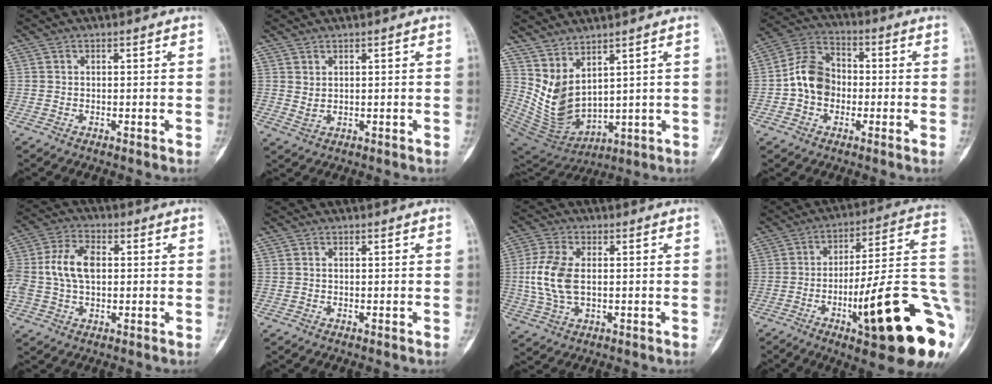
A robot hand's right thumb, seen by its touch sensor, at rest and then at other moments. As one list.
[{"total": 1.7, "force": [0.9, 0.9, 1.2], "torque": [-0.021, -0.010, 0.024]}, {"total": 10.3, "force": [4.6, 5.0, 7.7], "torque": [-0.127, -0.044, 0.120]}, {"total": 10.0, "force": [-1.1, 7.9, 6.0], "torque": [-0.096, 0.036, -0.035]}, {"total": 10.6, "force": [0.6, 6.6, 8.2], "torque": [-0.175, 0.021, 0.011]}, {"total": 0.0}, {"total": 9.8, "force": [0.2, 5.6, 8.0], "torque": [-0.184, 0.003, 0.003]}, {"total": 27.0, "force": [-7.3, 5.3, 25.4], "torque": [-0.305, 0.015, -0.099]}]